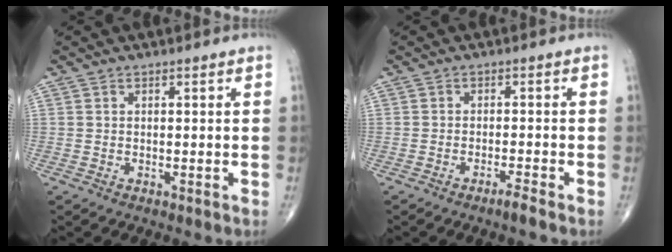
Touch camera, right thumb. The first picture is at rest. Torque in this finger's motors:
{"motor_torque": [2.73, 2.27, 0.02, -0.28, 0.00]}